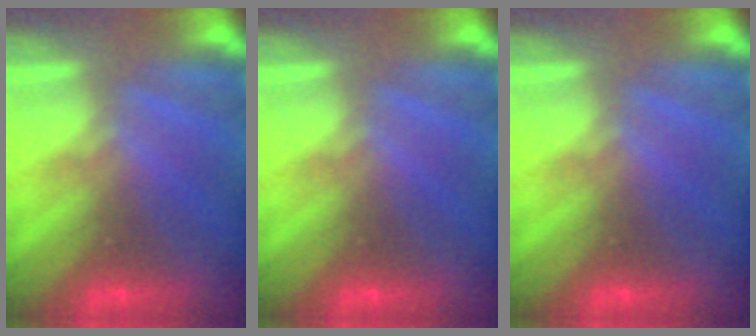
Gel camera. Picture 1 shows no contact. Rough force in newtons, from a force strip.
{"total": 0.0}
{"total": 0.0}